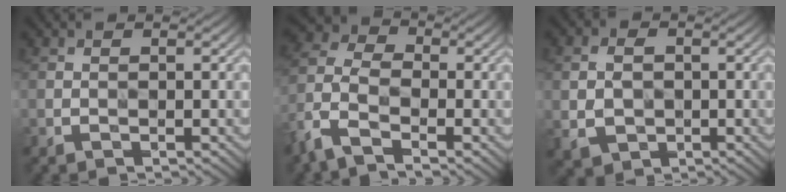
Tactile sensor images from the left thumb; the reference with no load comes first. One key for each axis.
{"total": 7.4, "fx": -4.3, "fy": 3.8, "fz": 4.7, "tx": -0.122, "ty": -0.006, "tz": -0.103}
{"total": 4.2, "fx": -0.2, "fy": 3.4, "fz": 2.5, "tx": -0.060, "ty": -0.003, "tz": 0.000}